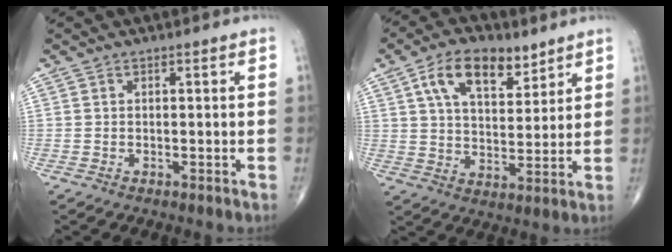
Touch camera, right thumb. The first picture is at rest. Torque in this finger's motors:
{"motor_torque": [-0.89, 1.64, 0.11, -0.01, 0.05]}